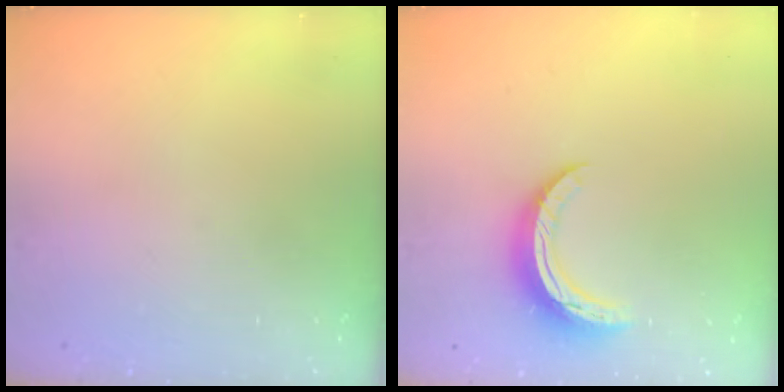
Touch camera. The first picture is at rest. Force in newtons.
{"total": 10.7, "press": 10.7, "slide": 0.2}